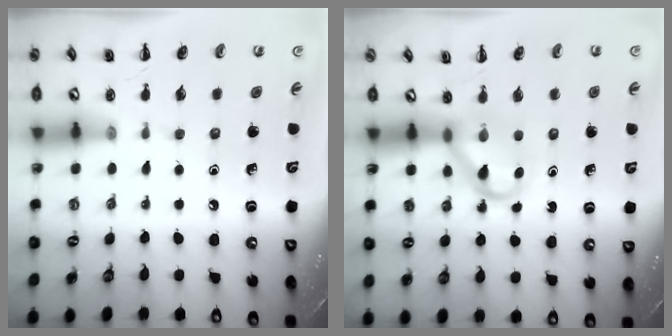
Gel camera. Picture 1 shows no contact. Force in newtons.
{"total": 3.8, "press": 3.6, "slide": 1.0}